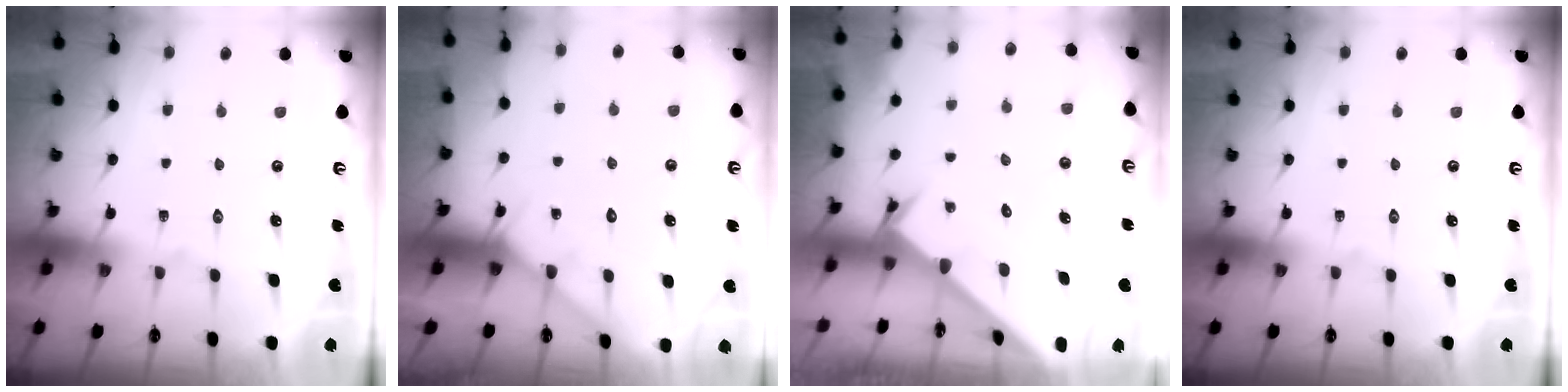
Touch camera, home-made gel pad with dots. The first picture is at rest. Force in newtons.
{"total": 3.6, "press": 3.6, "slide": 0.4}
{"total": 2.4, "press": 2.4, "slide": 0.1}
{"total": 0.0}